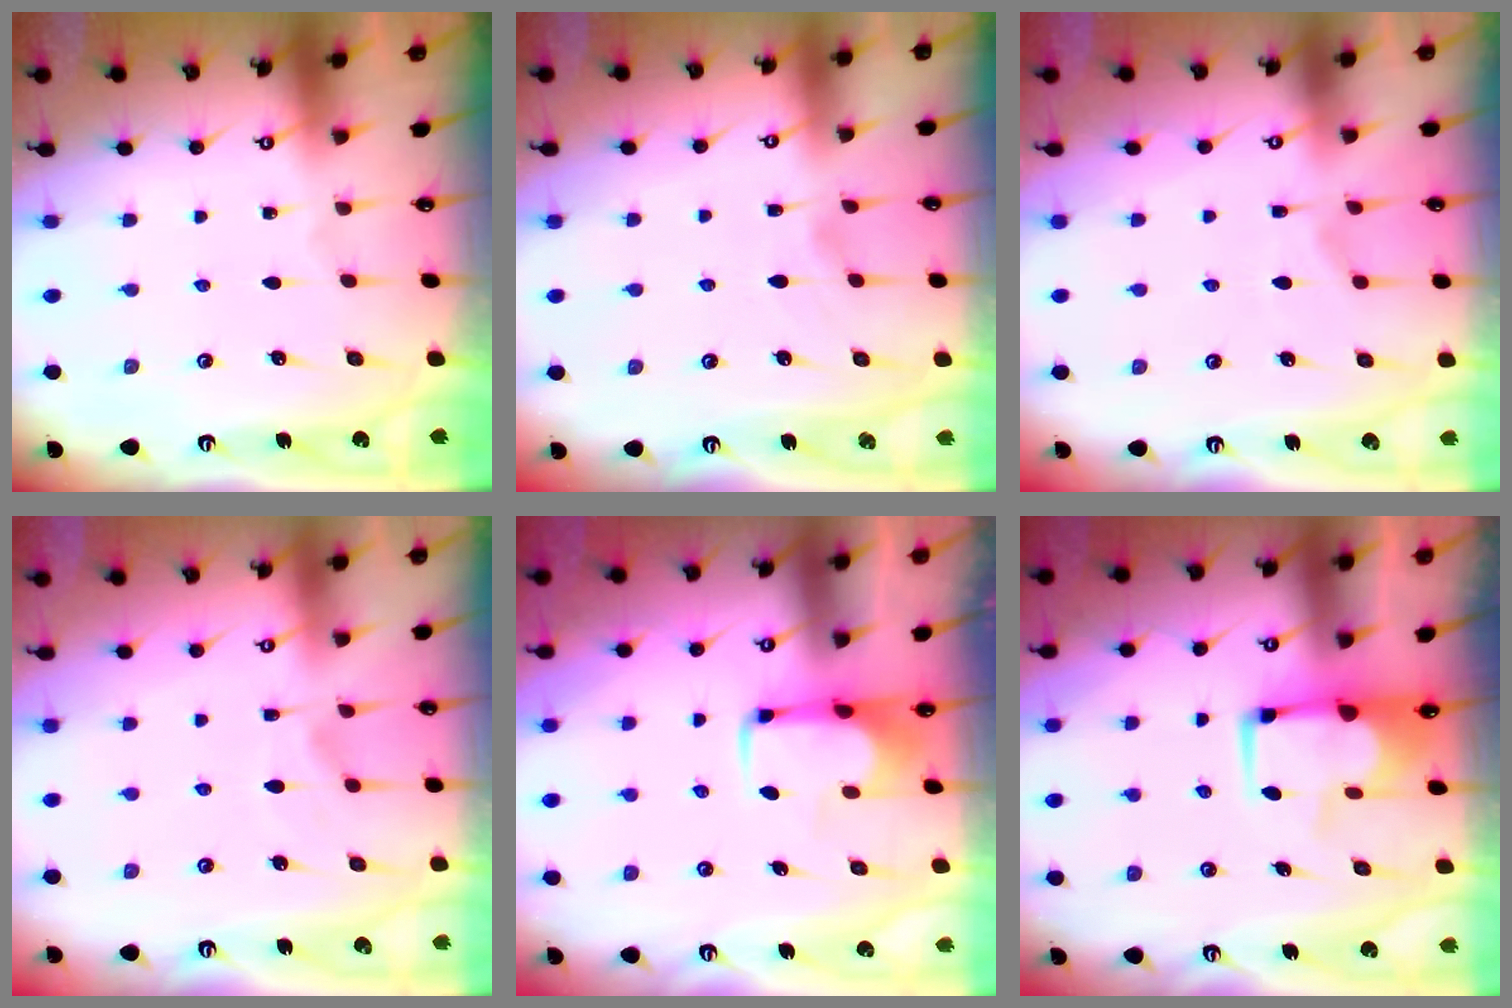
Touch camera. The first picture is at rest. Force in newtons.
{"total": 1.1, "press": 0.6, "slide": 1.0}
{"total": 7.5, "press": 7.4, "slide": 1.5}
{"total": 1.8, "press": 1.3, "slide": 1.3}
{"total": 2.0, "press": 2.0, "slide": 0.4}
{"total": 1.7, "press": 1.4, "slide": 0.8}